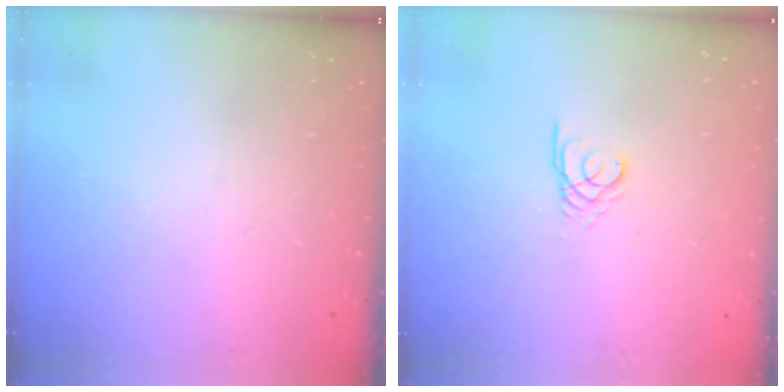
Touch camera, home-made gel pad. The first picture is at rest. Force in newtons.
{"total": 2.3, "press": 2.3, "slide": 0.2}